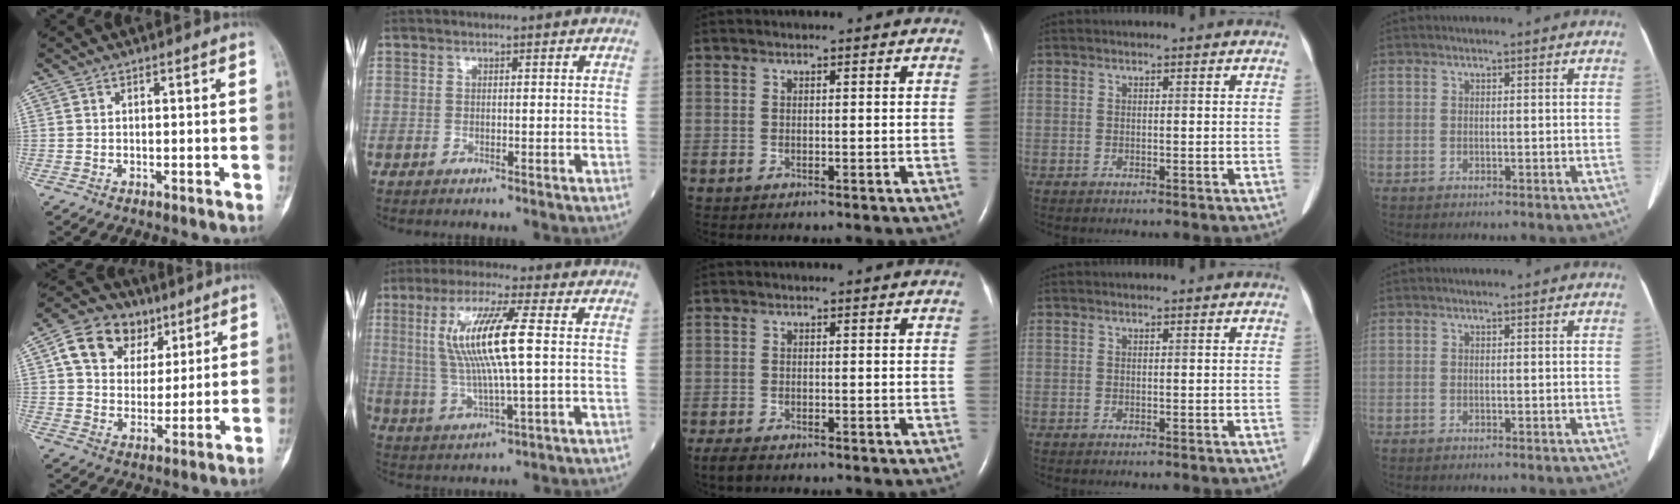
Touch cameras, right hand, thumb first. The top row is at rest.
{"thumb": {"total": 13.7, "force": [6.2, 10.4, 6.4], "torque": [-0.078, -0.006, 0.108]}, "index": {"total": 12.2, "force": [2.0, 0.8, 12.1], "torque": [-0.249, 0.003, 0.038]}, "middle": {"total": 3.3, "force": [-2.5, 1.2, 1.8], "torque": [-0.038, -0.009, -0.034]}}